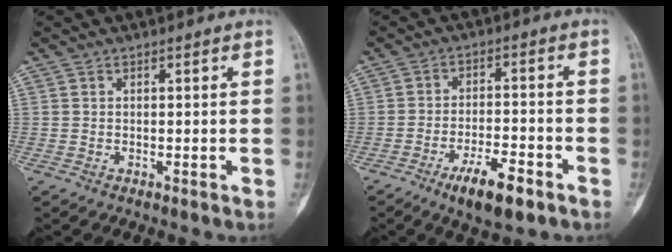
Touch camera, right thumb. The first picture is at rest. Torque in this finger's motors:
{"motor_torque": [0.82, 0.24, 0.37, -0.46, 0.16]}